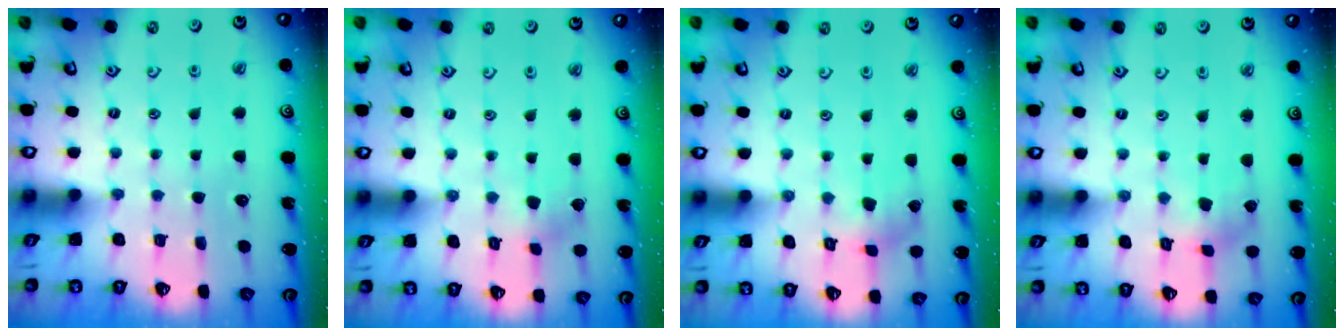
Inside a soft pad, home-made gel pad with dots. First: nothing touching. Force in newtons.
{"total": 2.6, "press": 2.5, "slide": 0.8}
{"total": 1.6, "press": 1.5, "slide": 0.4}
{"total": 1.2, "press": 1.2, "slide": 0.2}